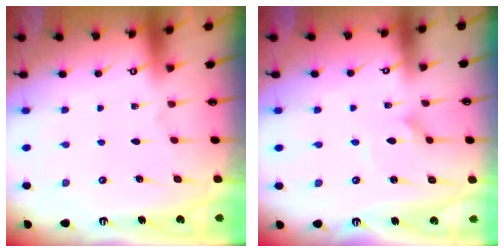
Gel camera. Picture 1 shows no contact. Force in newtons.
{"total": 1.8, "press": 1.8, "slide": 0.1}